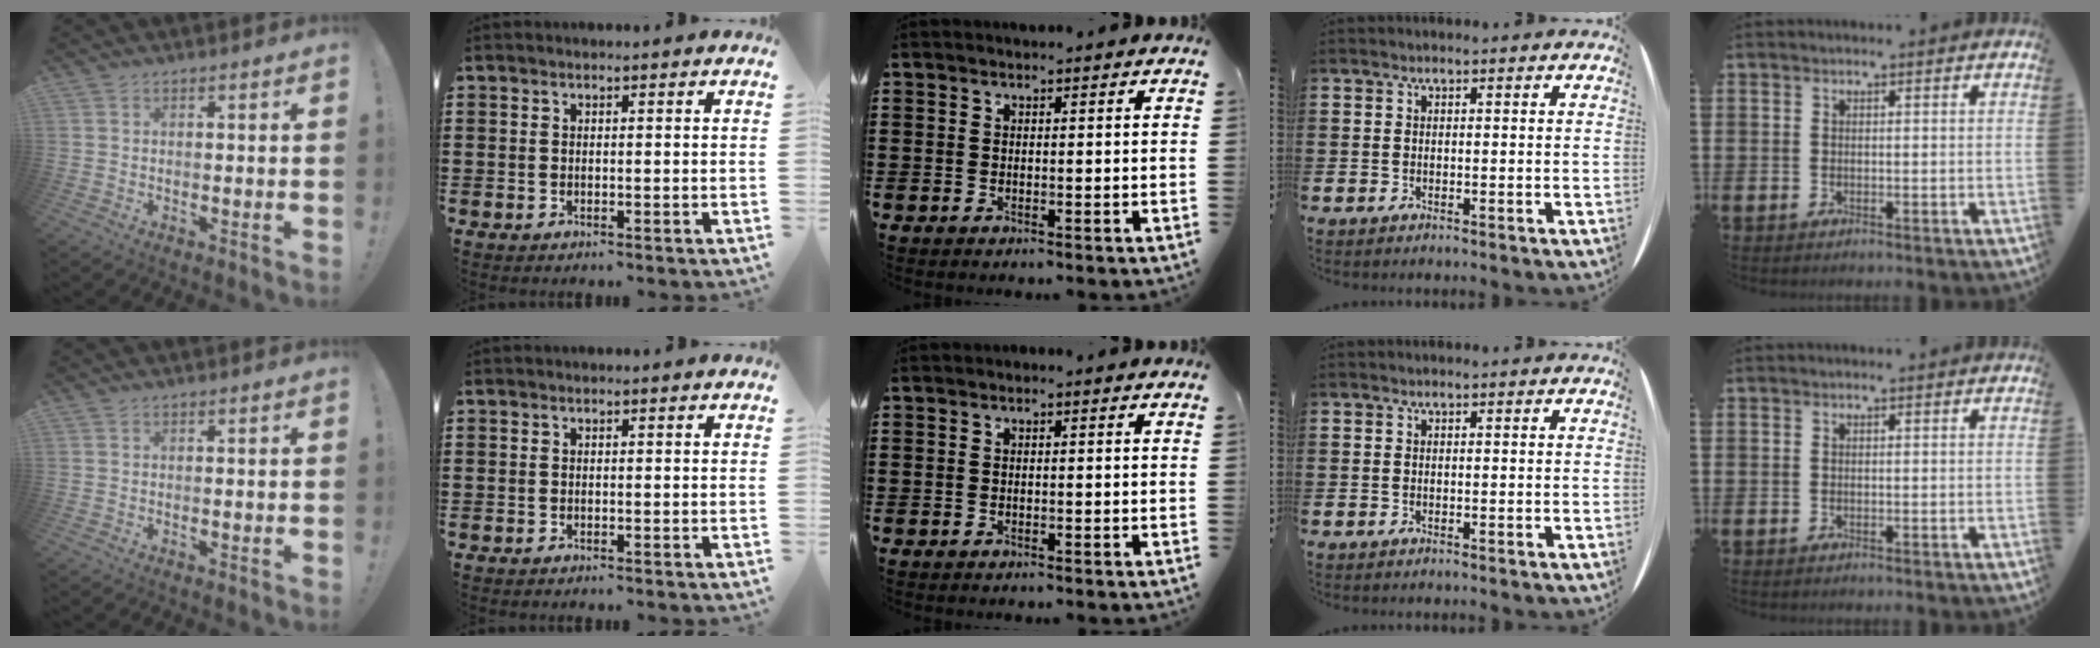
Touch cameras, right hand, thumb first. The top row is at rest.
{}